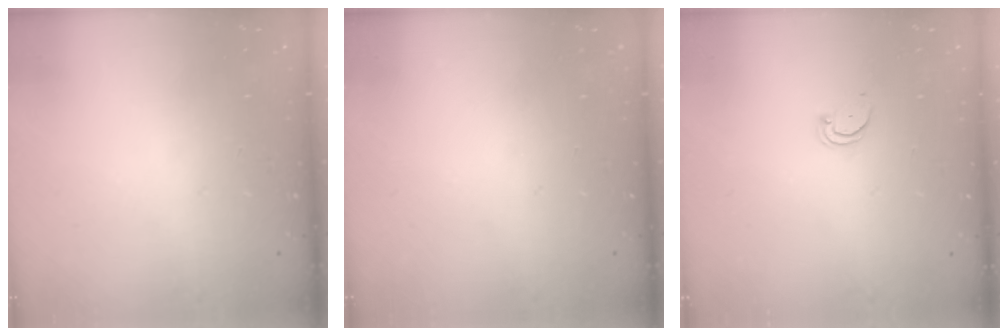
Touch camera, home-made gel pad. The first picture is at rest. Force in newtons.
{"total": 0.0}
{"total": 2.5, "press": 2.5, "slide": 0.2}